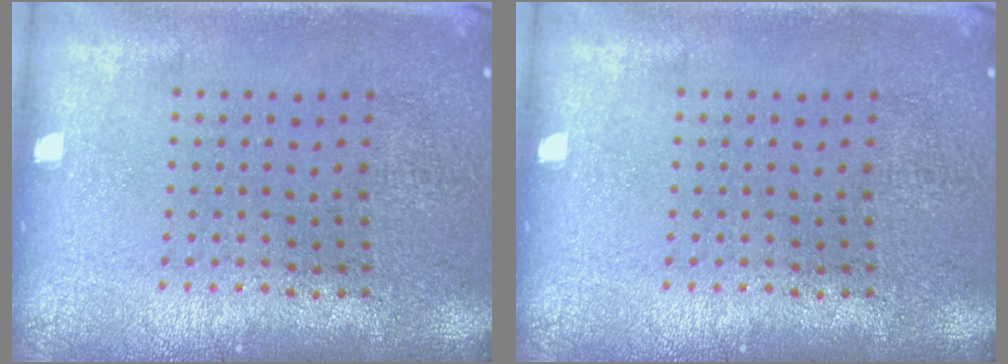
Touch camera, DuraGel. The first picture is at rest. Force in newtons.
{"total": 0.0}